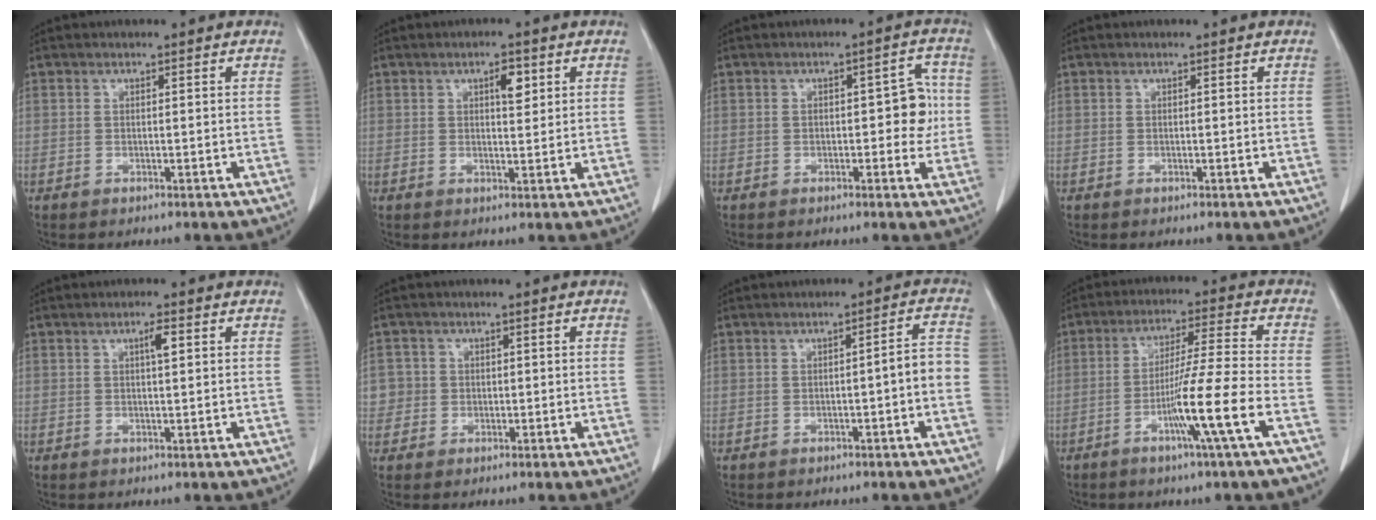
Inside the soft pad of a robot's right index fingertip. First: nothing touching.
{"total": 3.0, "force": [1.3, 1.1, 2.5], "torque": [-0.039, -0.001, 0.020]}
{"total": 5.1, "force": [-0.3, 2.3, 4.5], "torque": [-0.048, 0.020, -0.004]}
{"total": 0.0}
{"total": 2.0, "force": [0.7, 0.2, 1.9], "torque": [-0.032, 0.002, 0.010]}
{"total": 2.7, "force": [-0.1, 2.7, -0.2], "torque": [0.020, 0.008, -0.004]}
{"total": 3.8, "force": [-1.0, 0.2, 3.7], "torque": [-0.043, 0.014, -0.015]}
{"total": 10.4, "force": [-4.2, -2.0, 9.3], "torque": [-0.167, -0.010, -0.080]}